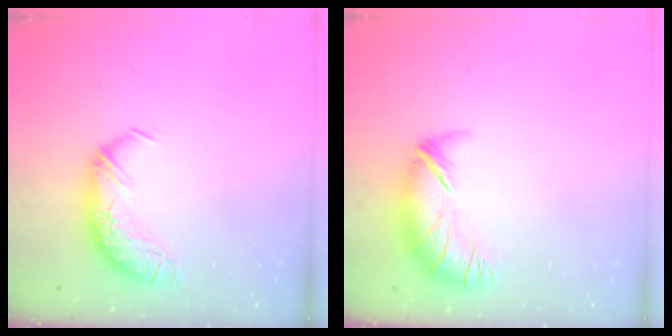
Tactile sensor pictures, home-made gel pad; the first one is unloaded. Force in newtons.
{"total": 3.7, "press": 3.1, "slide": 2.0}